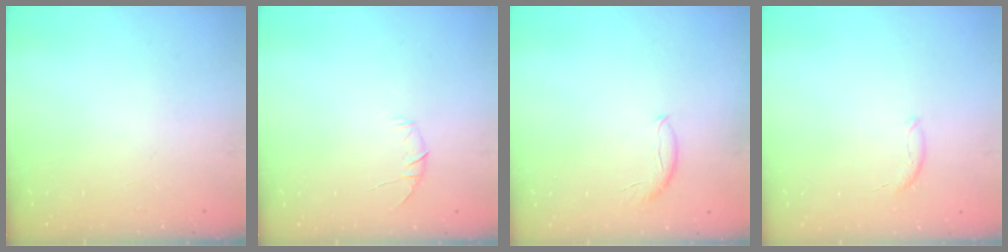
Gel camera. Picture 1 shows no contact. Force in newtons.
{"total": 6.4, "press": 6.2, "slide": 1.6}
{"total": 5.7, "press": 5.6, "slide": 0.6}
{"total": 5.7, "press": 5.7, "slide": 1.0}